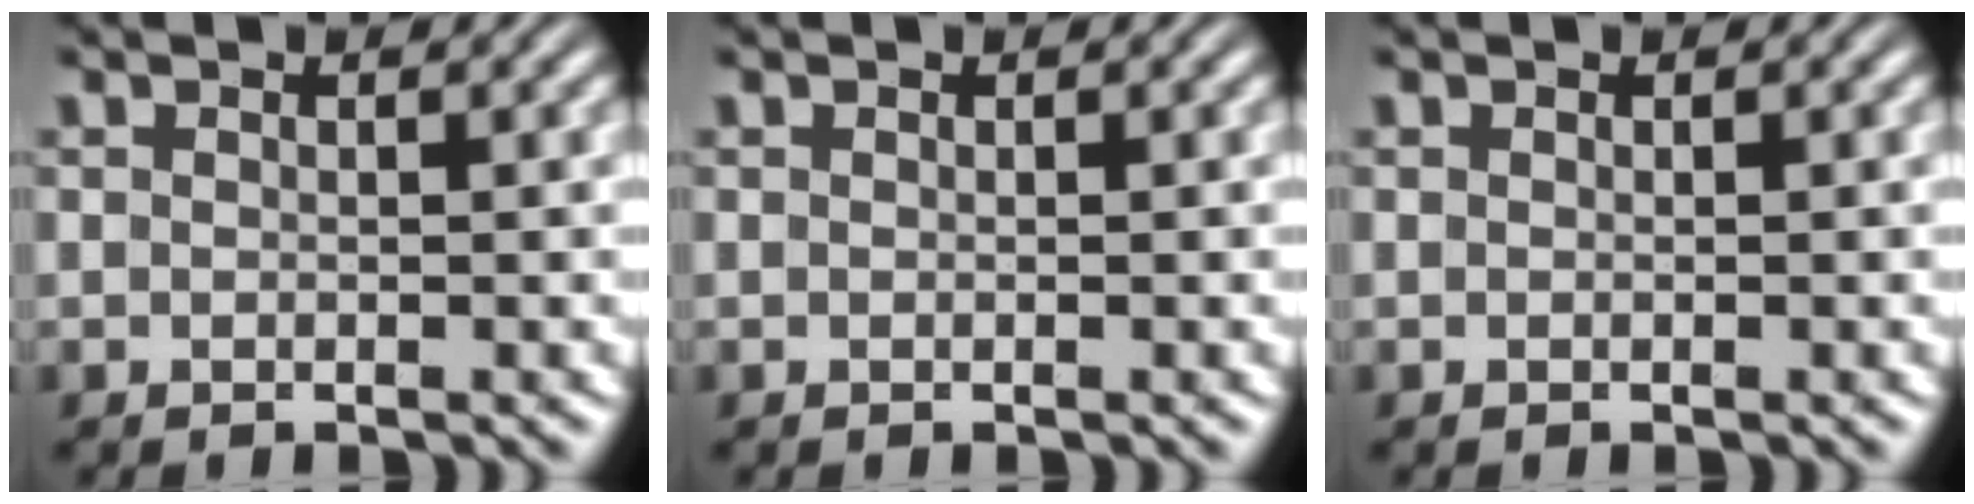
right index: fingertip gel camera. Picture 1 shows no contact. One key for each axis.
{"total": 0.0}
{"total": 0.0}